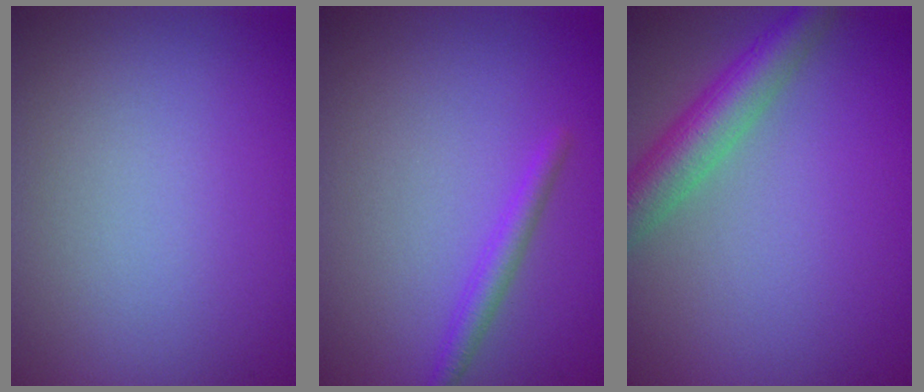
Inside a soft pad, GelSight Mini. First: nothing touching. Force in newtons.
{"total": 1.6, "press": 1.6, "slide": 0.1}
{"total": 4.7, "press": 4.7, "slide": 0.2}